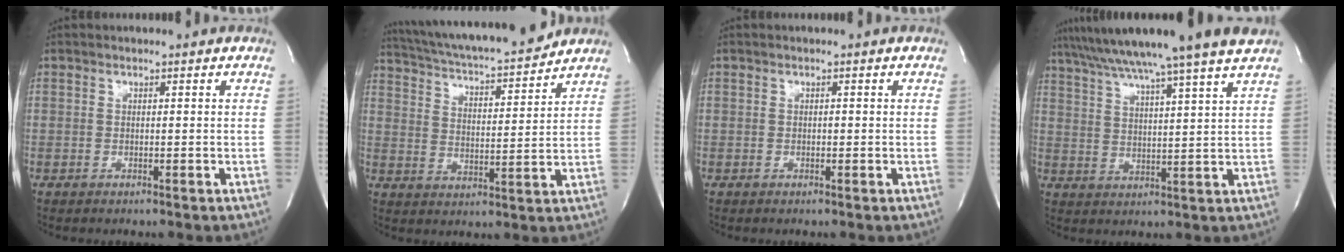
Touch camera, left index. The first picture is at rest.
{"total": 16.8, "force": [15.4, 0.9, 6.6], "torque": [-0.115, 0.009, 0.241]}
{"total": 0.0}
{"total": 17.6, "force": [14.9, -2.2, 9.2], "torque": [-0.160, -0.004, 0.215]}